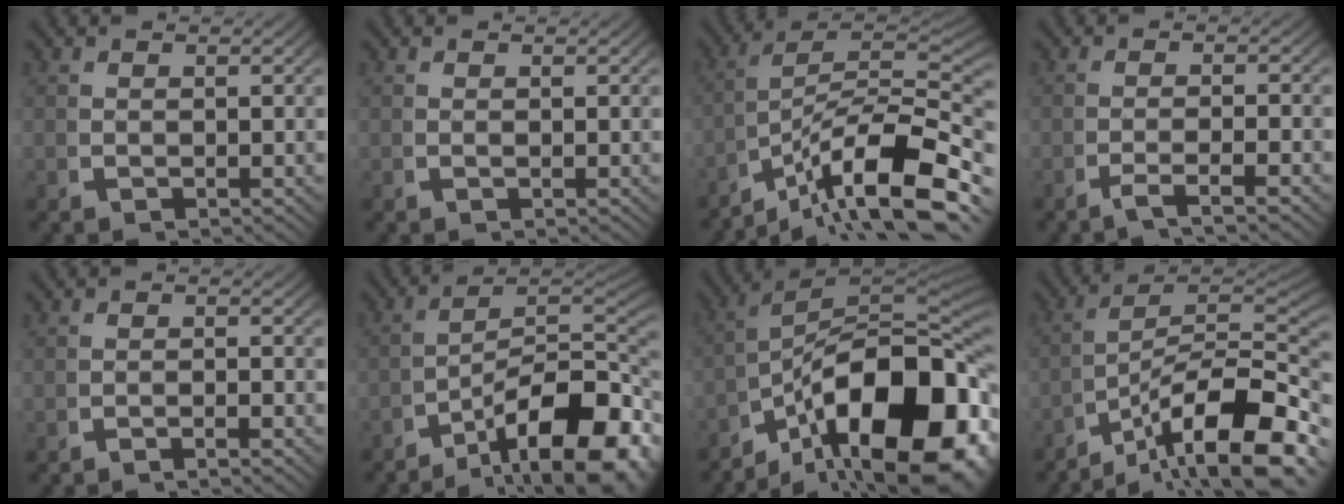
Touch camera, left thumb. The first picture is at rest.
{"total": 0.0}
{"total": 13.4, "force": [-3.9, 8.2, 9.8], "torque": [-0.142, -0.030, -0.059]}
{"total": 2.9, "force": [-1.9, 0.5, 2.1], "torque": [-0.042, 0.000, -0.037]}
{"total": 1.3, "force": [-1.1, 0.1, 0.6], "torque": [-0.010, 0.003, -0.024]}
{"total": 16.0, "force": [-4.2, 10.2, 11.6], "torque": [-0.163, -0.053, -0.052]}
{"total": 20.9, "force": [-4.1, 12.2, 16.5], "torque": [-0.230, -0.052, -0.045]}
{"total": 13.3, "force": [-2.4, 8.5, 10.0], "torque": [-0.138, -0.034, -0.032]}